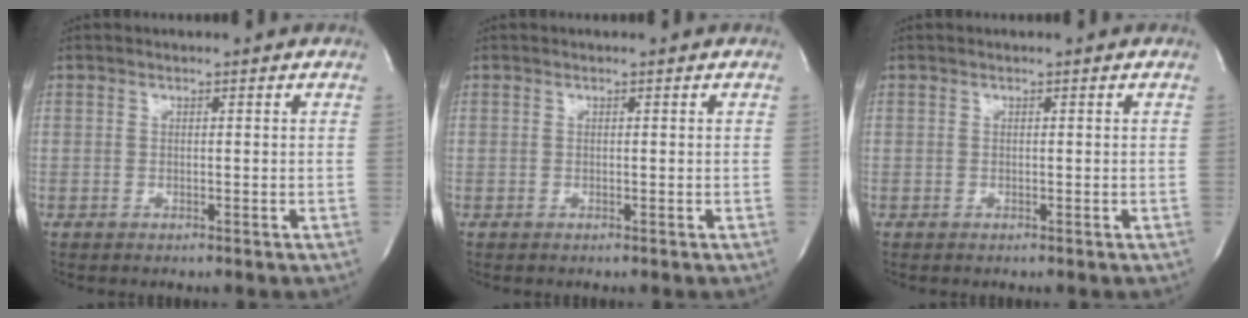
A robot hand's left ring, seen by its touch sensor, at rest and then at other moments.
{"total": 0.0}
{"total": 0.0}